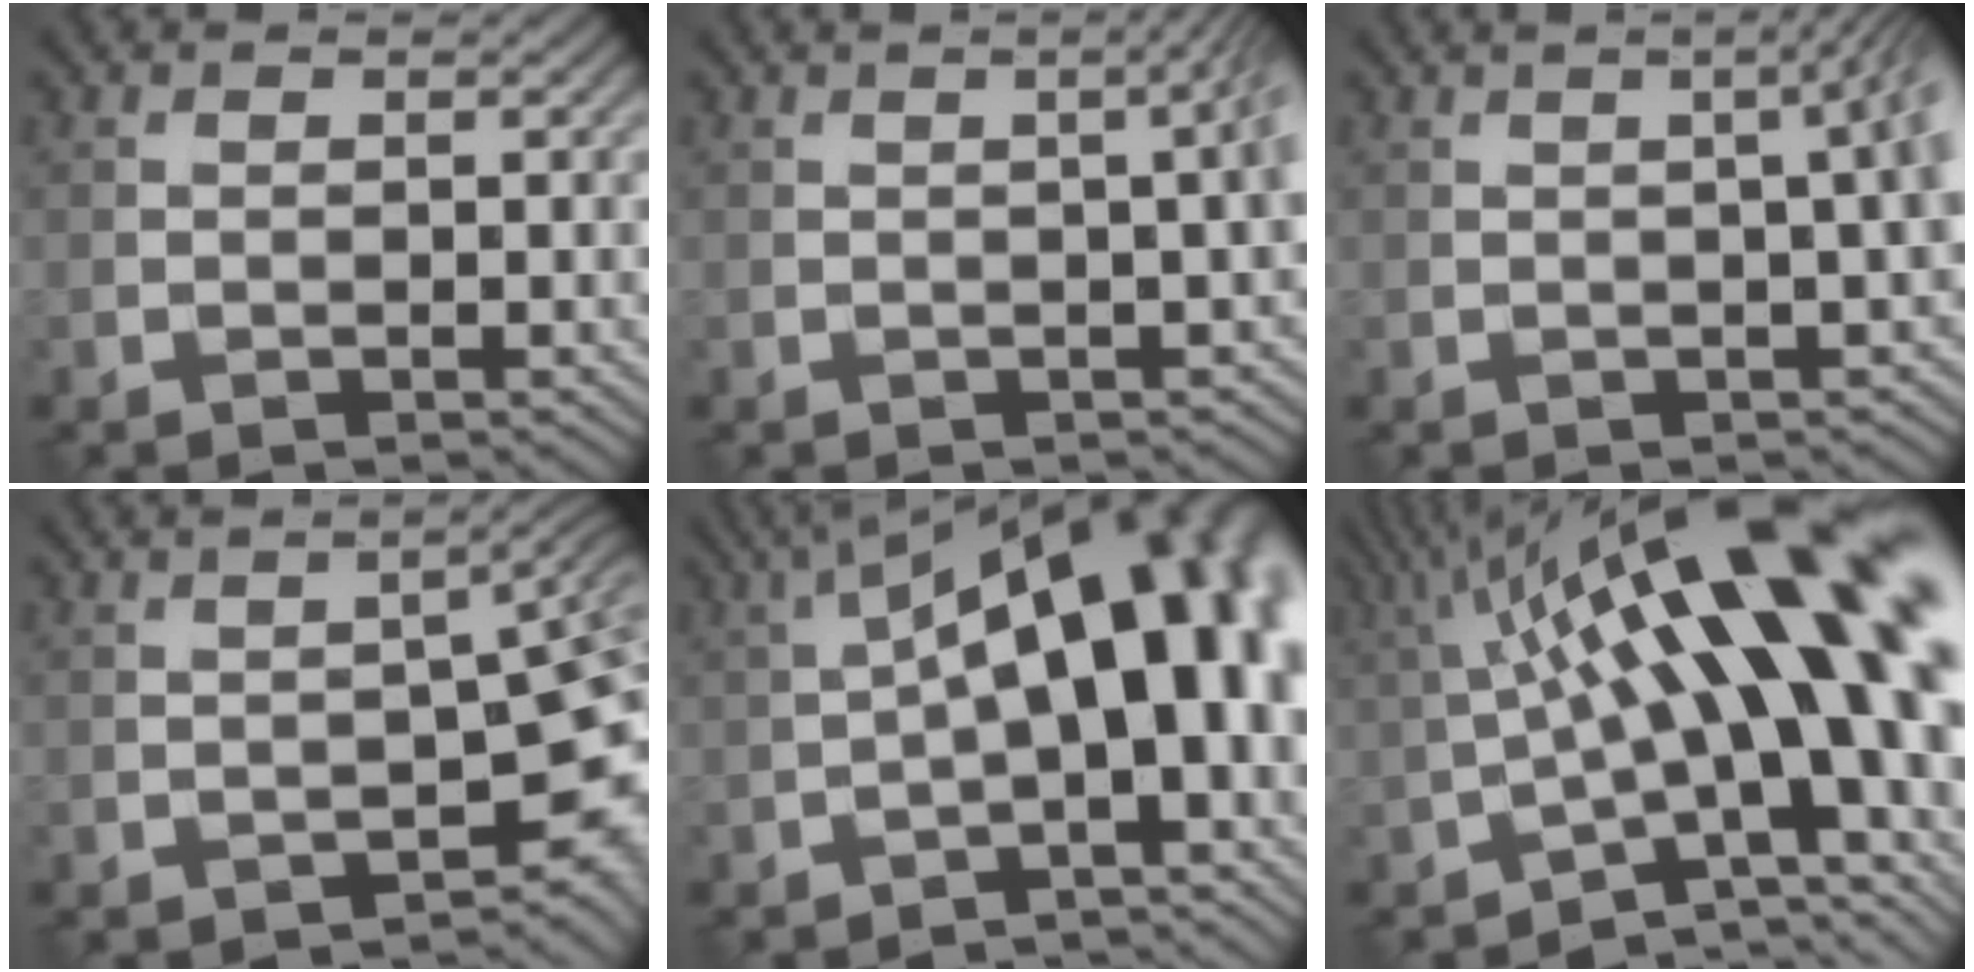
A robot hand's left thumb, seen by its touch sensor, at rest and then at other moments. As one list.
[{"total": 4.6, "force": [0.1, 1.5, 4.3], "torque": [-0.026, 0.014, 0.003]}, {"total": 6.9, "force": [0.4, 2.4, 6.5], "torque": [-0.029, 0.024, -0.003]}, {"total": 7.7, "force": [-3.4, 3.3, 6.0], "torque": [-0.075, -0.019, -0.036]}, {"total": 15.7, "force": [-0.6, 6.8, 14.1], "torque": [-0.186, 0.027, -0.003]}, {"total": 19.4, "force": [1.6, 6.4, 18.2], "torque": [-0.233, 0.025, 0.036]}]